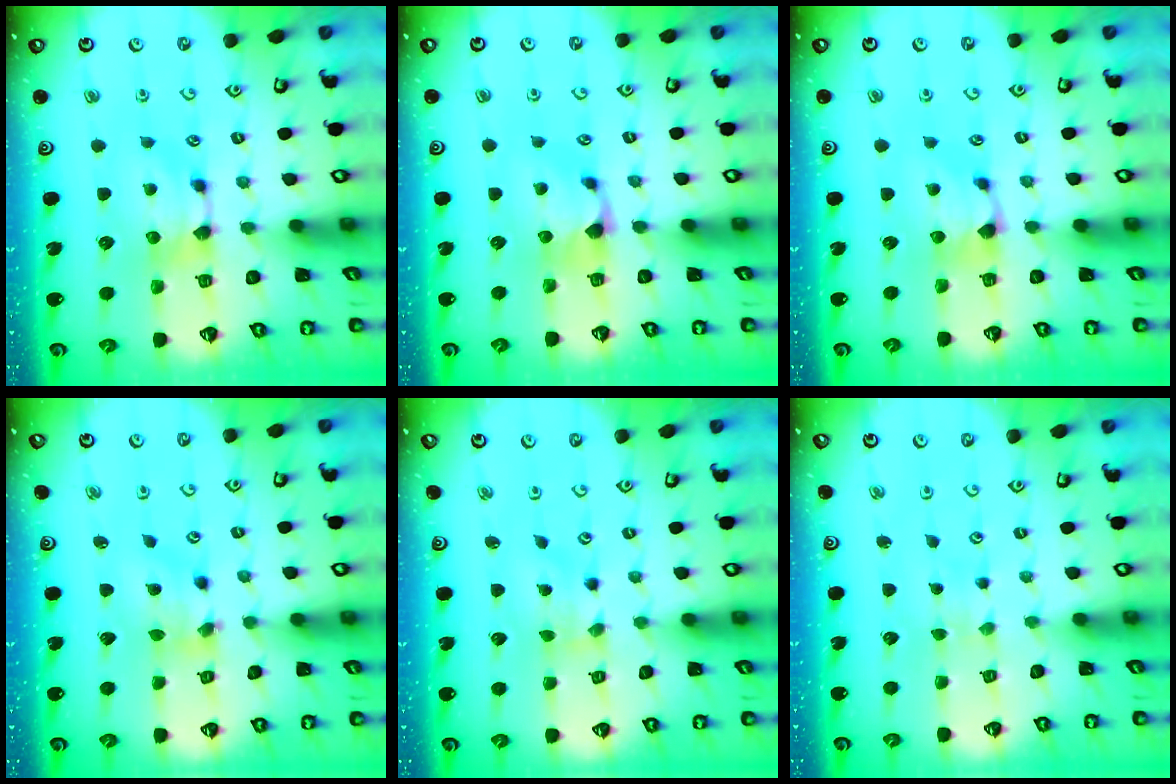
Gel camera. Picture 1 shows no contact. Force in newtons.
{"total": 1.2, "press": 0.7, "slide": 1.0}
{"total": 0.8, "press": 0.2, "slide": 0.8}
{"total": 2.8, "press": 2.4, "slide": 1.5}
{"total": 2.0, "press": 1.7, "slide": 1.0}
{"total": 4.7, "press": 4.7, "slide": 0.1}